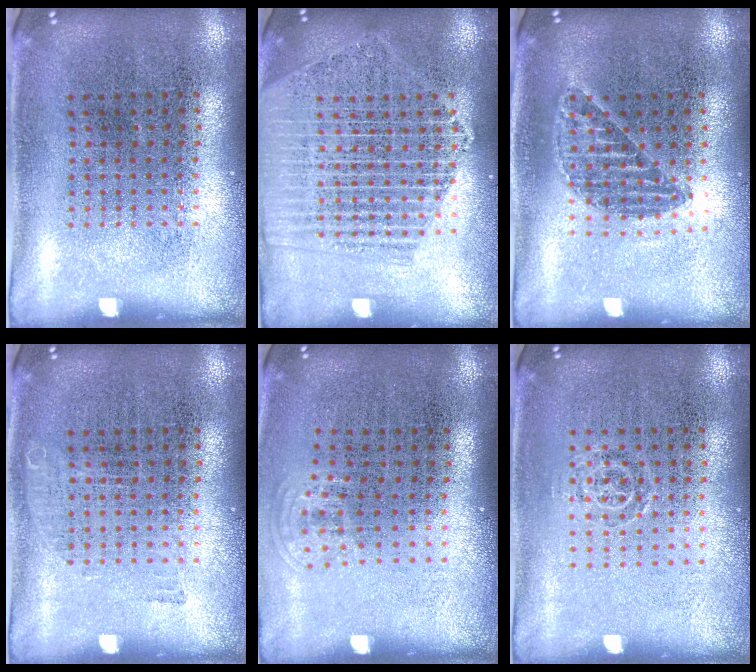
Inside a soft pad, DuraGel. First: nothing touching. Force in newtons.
{"total": 2.0, "press": 1.8, "slide": 0.9}
{"total": 1.1, "press": 1.0, "slide": 0.4}
{"total": 0.5, "press": 0.5, "slide": 0.1}
{"total": 0.7, "press": 0.5, "slide": 0.5}
{"total": 0.7, "press": 0.6, "slide": 0.5}